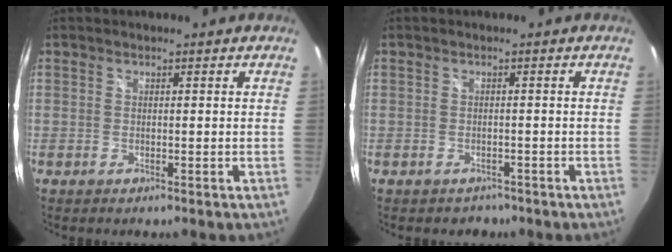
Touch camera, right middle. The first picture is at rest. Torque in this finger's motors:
{"motor_torque": [-0.04, 0.04, 0.01, -0.01]}